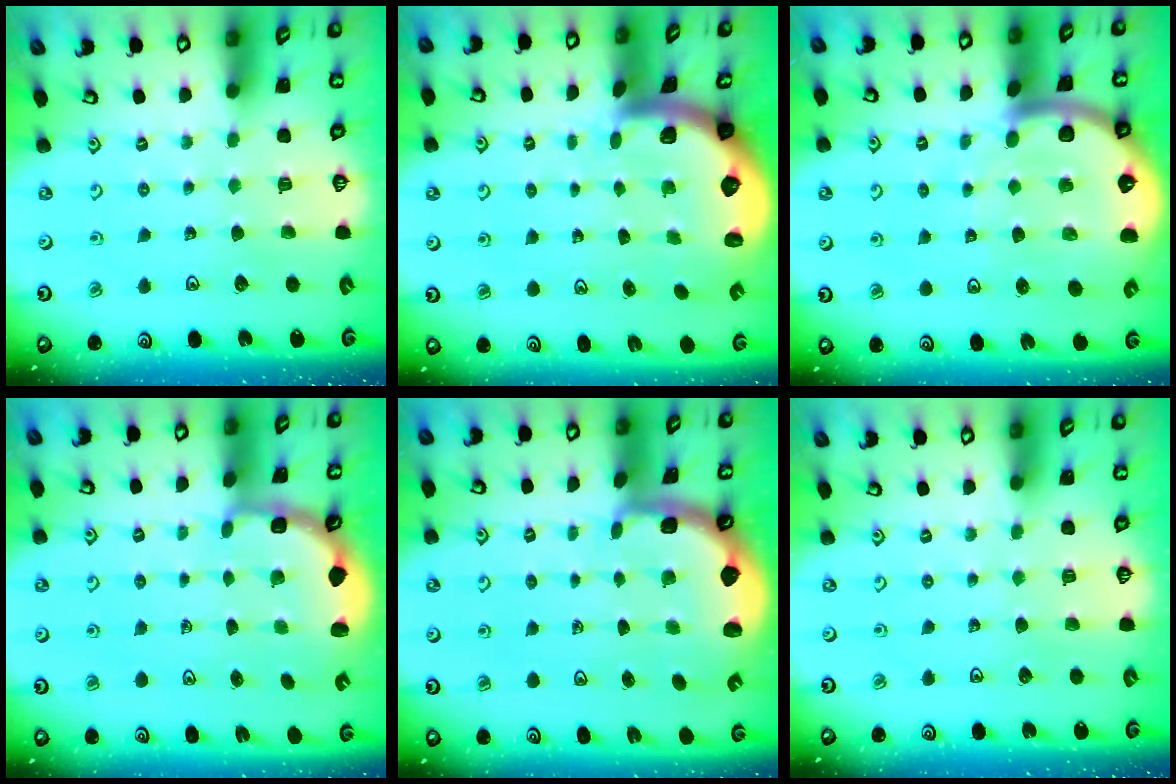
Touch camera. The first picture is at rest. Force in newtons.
{"total": 1.9, "press": 1.9, "slide": 0.2}
{"total": 8.1, "press": 8.0, "slide": 1.0}
{"total": 2.8, "press": 2.3, "slide": 1.7}
{"total": 2.4, "press": 2.0, "slide": 1.2}
{"total": 0.0}